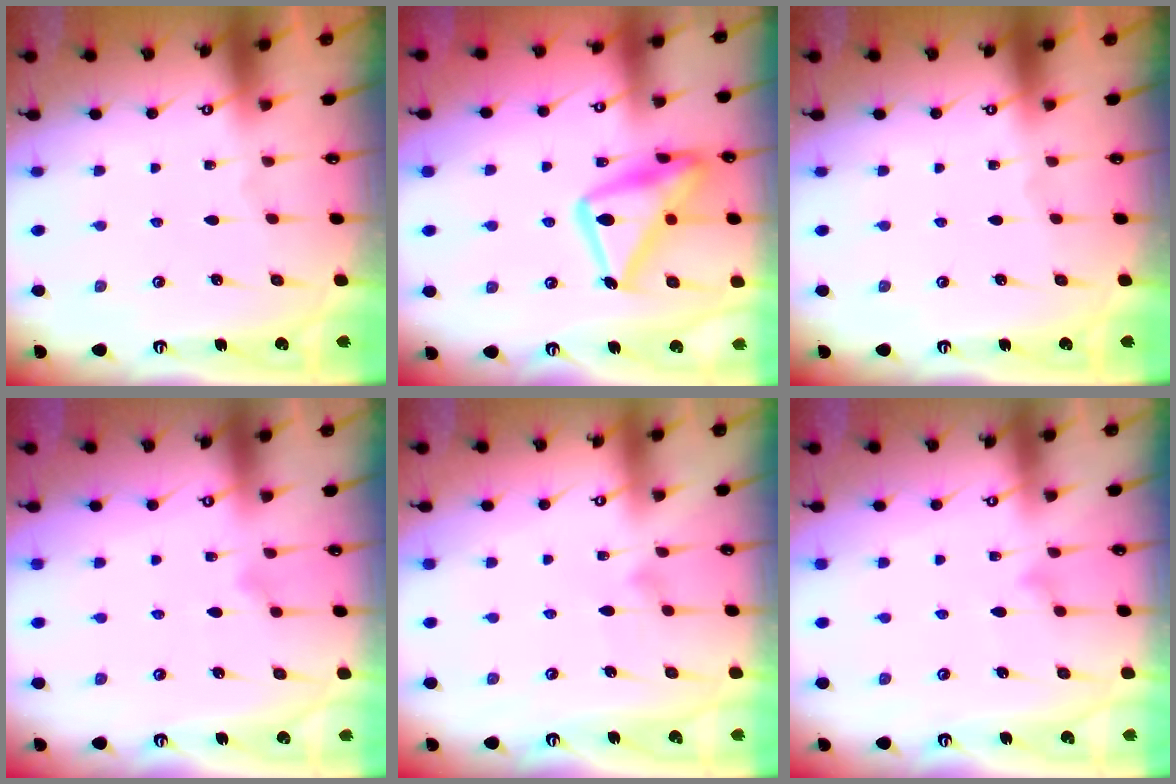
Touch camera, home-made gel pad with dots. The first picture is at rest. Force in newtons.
{"total": 20.9, "press": 20.8, "slide": 1.5}
{"total": 0.0}
{"total": 6.8, "press": 6.5, "slide": 1.8}
{"total": 7.7, "press": 7.7, "slide": 0.2}
{"total": 9.8, "press": 9.8, "slide": 0.4}